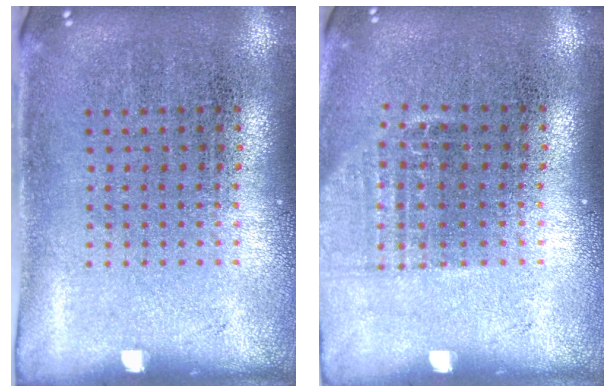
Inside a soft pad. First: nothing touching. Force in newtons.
{"total": 0.9, "press": 0.8, "slide": 0.4}